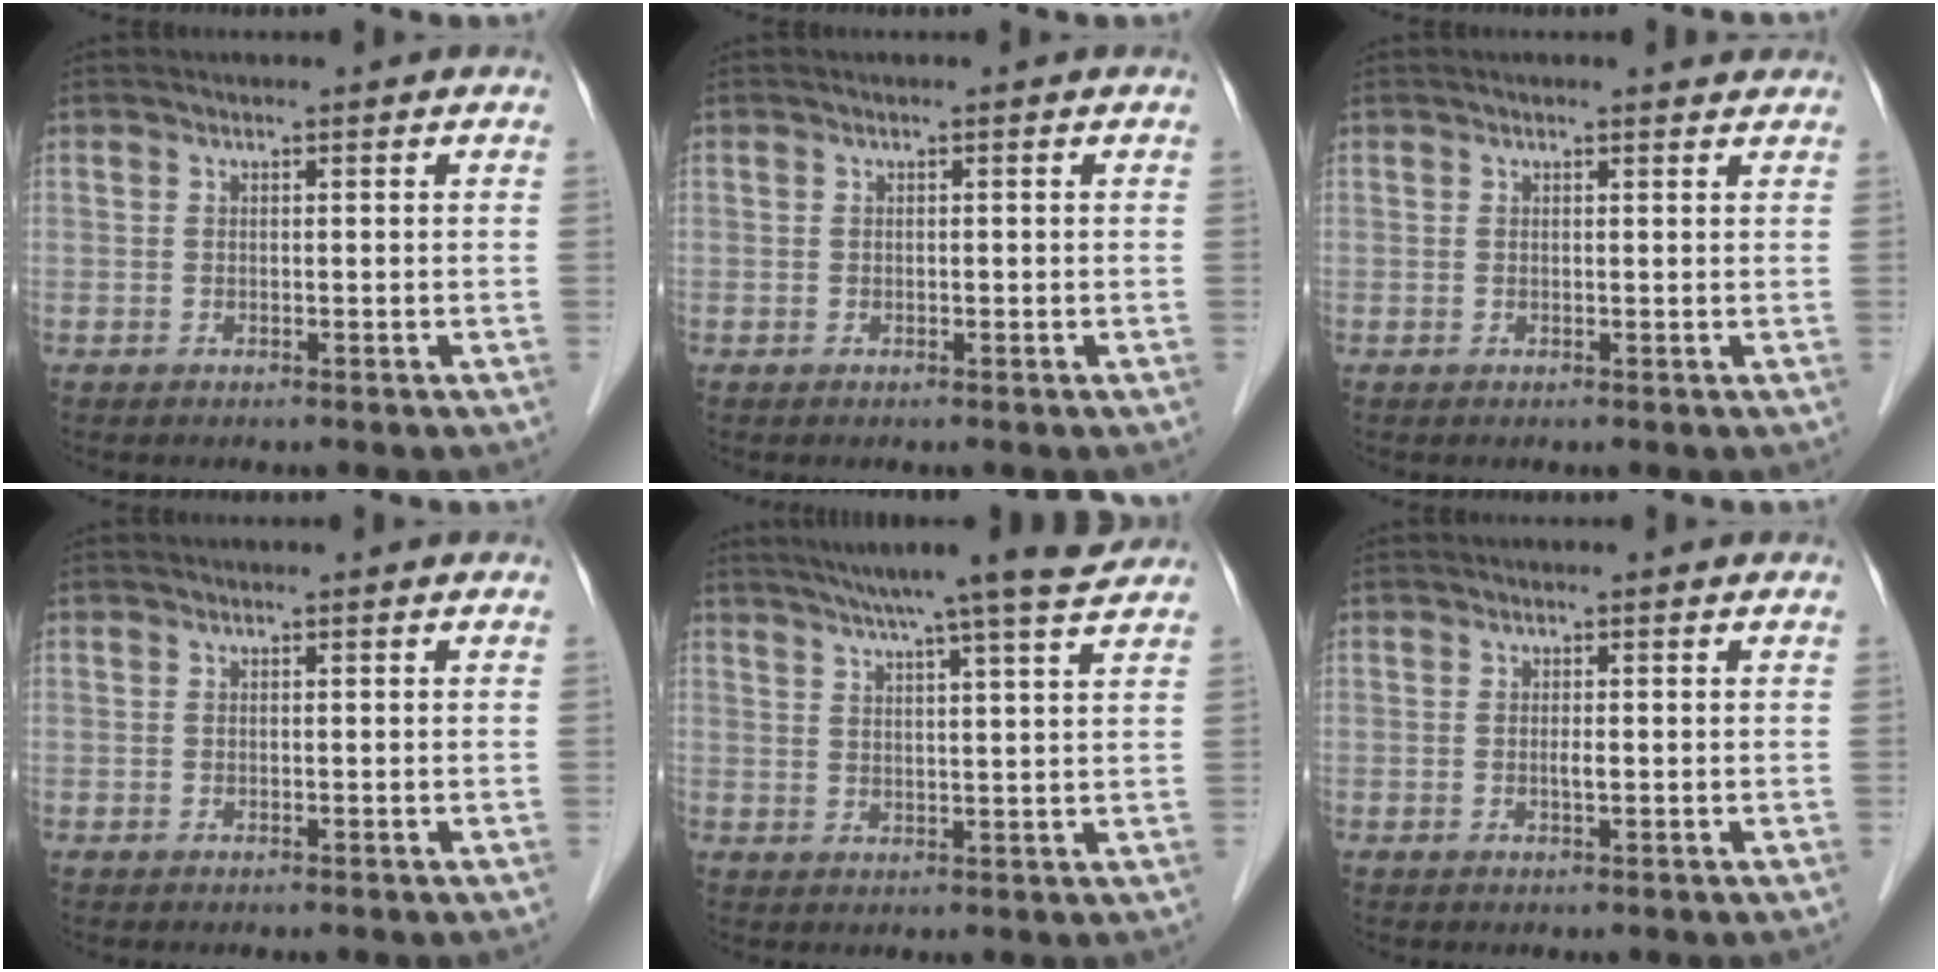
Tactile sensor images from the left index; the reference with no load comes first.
{"total": 0.0}
{"total": 1.6, "force": [1.5, 0.2, 0.3], "torque": [-0.010, 0.002, 0.014]}
{"total": 0.0}
{"total": 11.8, "force": [10.3, -1.4, 5.6], "torque": [-0.092, 0.002, 0.134]}
{"total": 0.8, "force": [-0.1, 0.1, 0.8], "torque": [-0.016, -0.002, -0.001]}